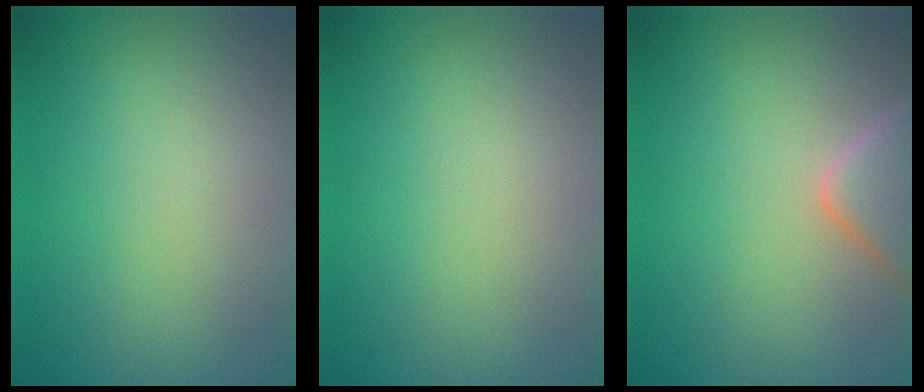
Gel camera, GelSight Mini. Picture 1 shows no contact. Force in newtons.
{"total": 0.0}
{"total": 3.8, "press": 3.7, "slide": 0.3}